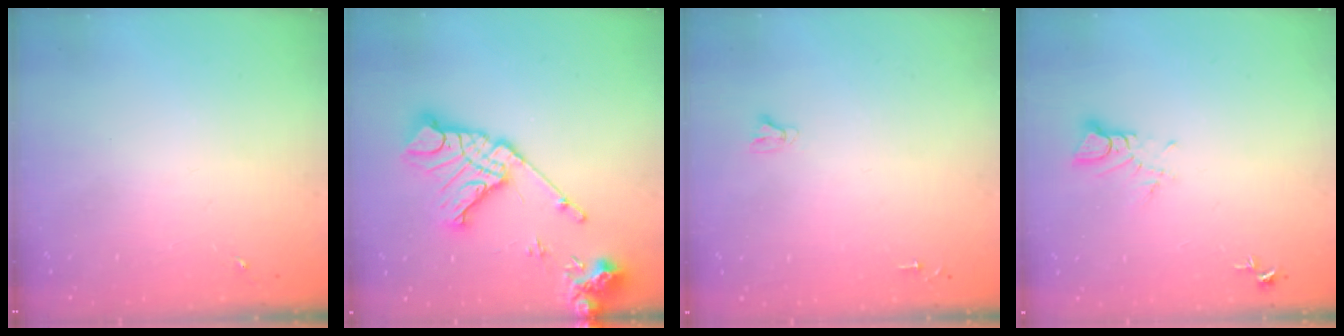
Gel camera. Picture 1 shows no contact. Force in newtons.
{"total": 19.0, "press": 18.8, "slide": 2.3}
{"total": 2.4, "press": 2.4, "slide": 0.2}
{"total": 3.6, "press": 3.6, "slide": 0.2}